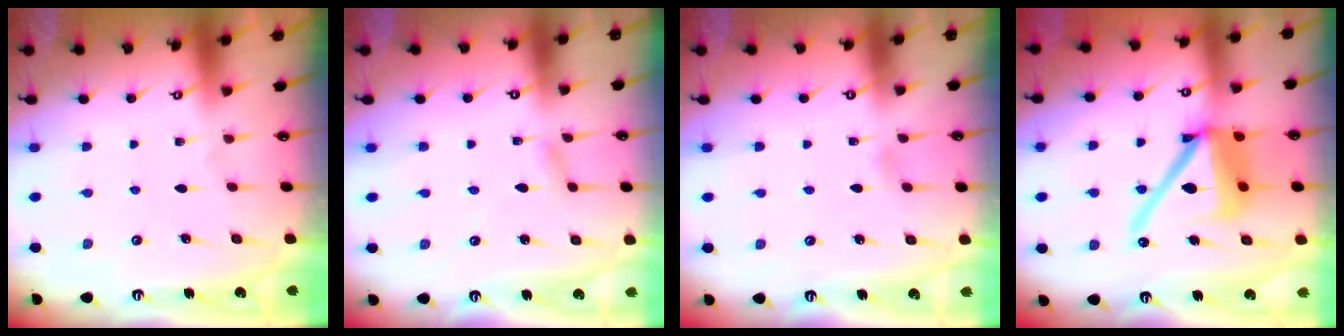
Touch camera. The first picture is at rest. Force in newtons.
{"total": 1.6, "press": 1.6, "slide": 0.1}
{"total": 2.6, "press": 2.6, "slide": 0.3}
{"total": 16.7, "press": 16.5, "slide": 2.5}